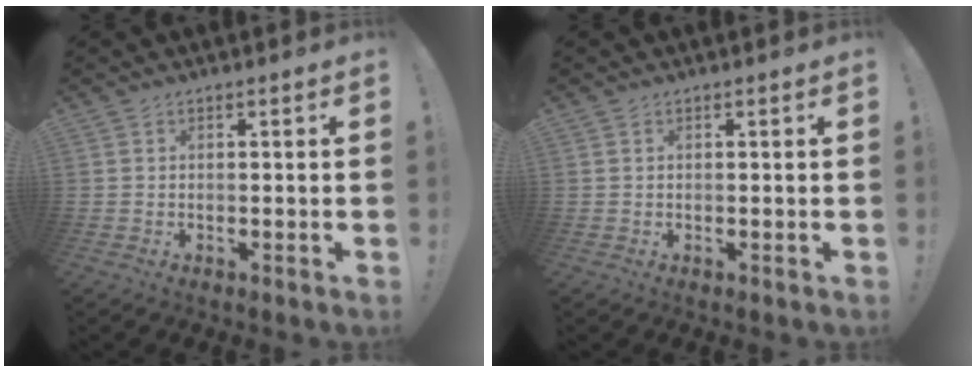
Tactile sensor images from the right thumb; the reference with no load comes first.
{"total": 0.0}